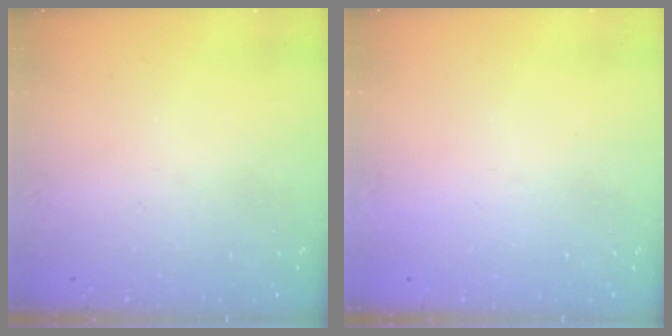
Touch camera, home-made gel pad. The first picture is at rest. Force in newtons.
{"total": 1.5, "press": 1.5, "slide": 0.1}